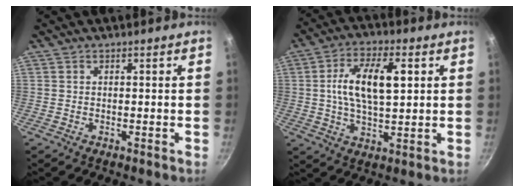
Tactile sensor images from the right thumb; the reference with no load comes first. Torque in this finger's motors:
{"motor_torque": [0.13, 0.12, 0.44, -0.39, 0.21]}